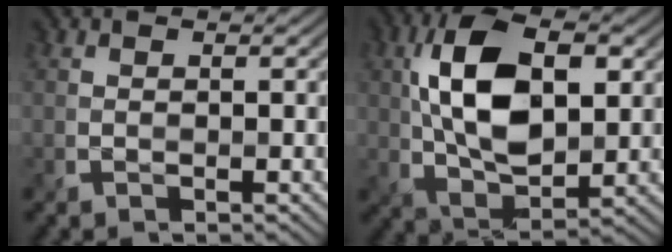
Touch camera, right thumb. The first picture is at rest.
{"total": 13.2, "force": [2.5, 7.4, 10.7], "torque": [-0.225, 0.009, 0.048]}